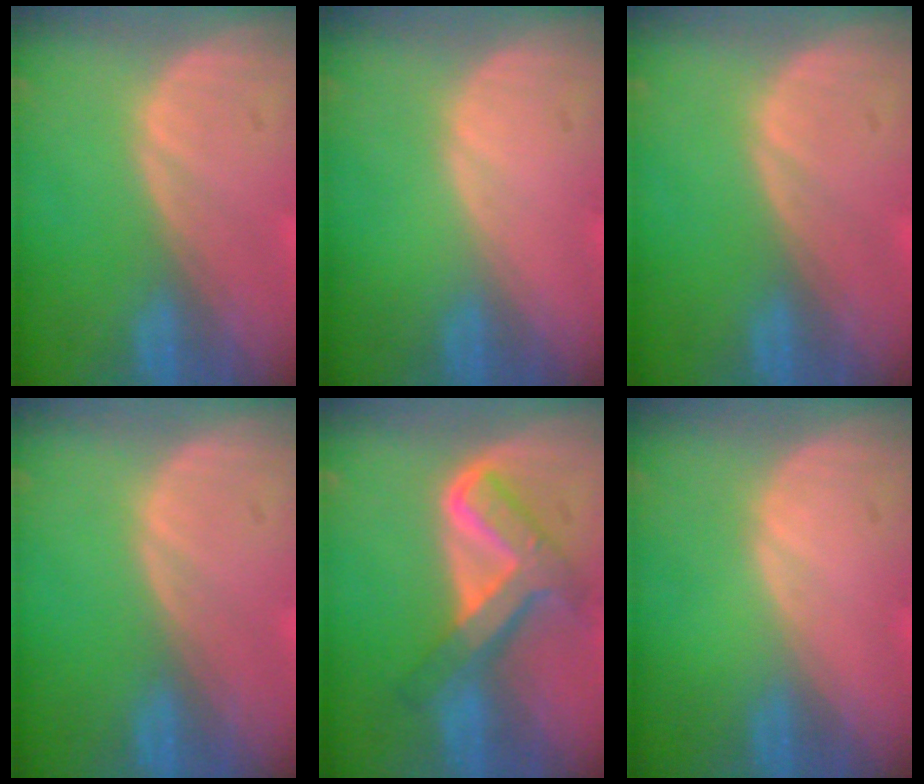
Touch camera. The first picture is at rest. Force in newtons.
{"total": 0.0}
{"total": 0.0}
{"total": 0.0}
{"total": 7.6, "press": 7.5, "slide": 0.4}
{"total": 0.0}